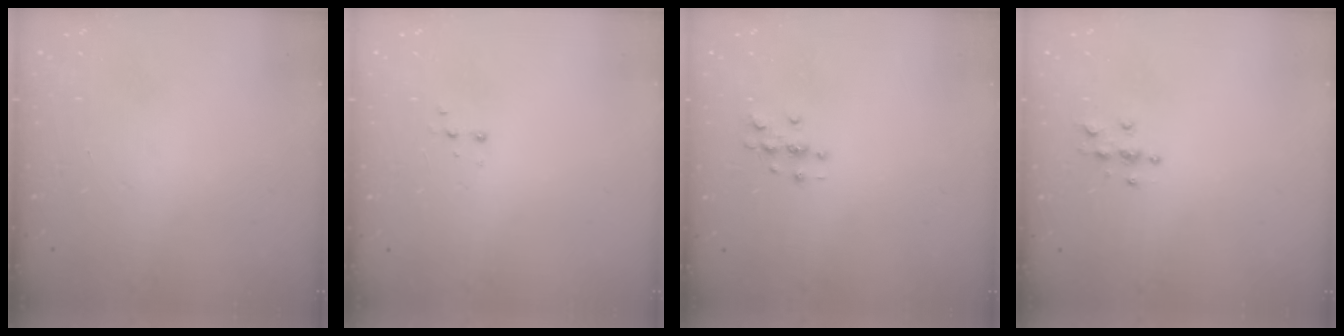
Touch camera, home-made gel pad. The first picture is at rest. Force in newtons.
{"total": 3.0, "press": 2.9, "slide": 0.7}
{"total": 2.9, "press": 2.9, "slide": 0.3}
{"total": 3.9, "press": 3.8, "slide": 0.4}